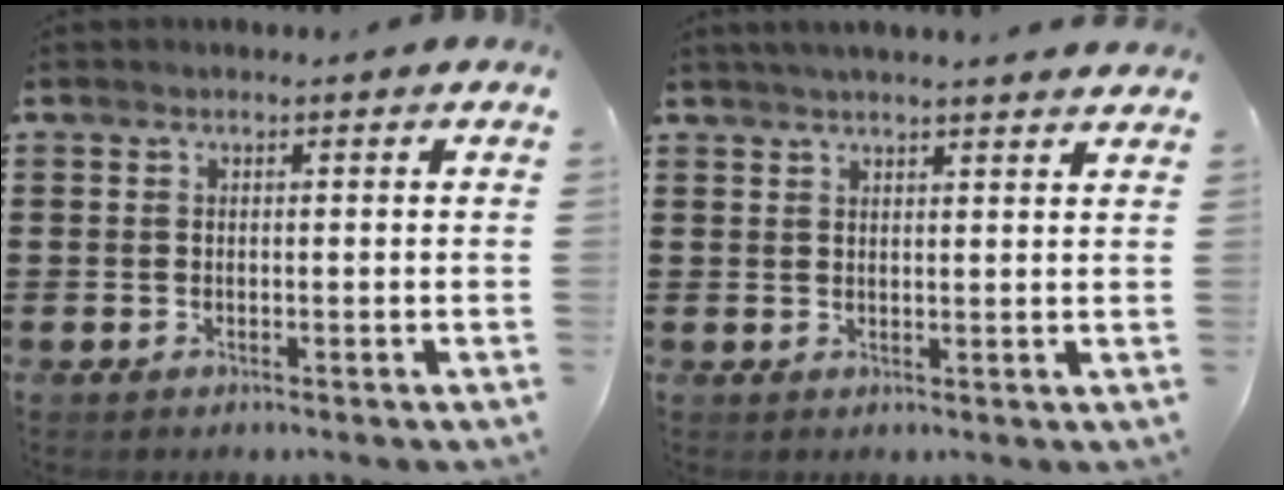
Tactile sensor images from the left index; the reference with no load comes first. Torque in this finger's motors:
{"motor_torque": [1.07, -1.07, 0.41, 0.10]}